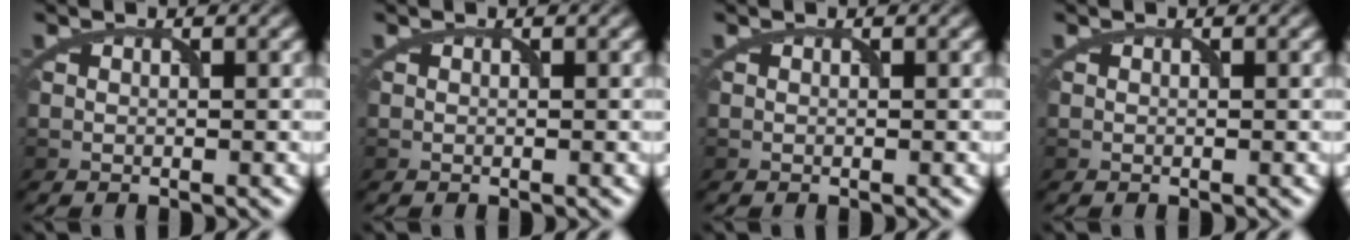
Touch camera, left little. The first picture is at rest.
{"total": 0.0}
{"total": 0.0}
{"total": 0.0}